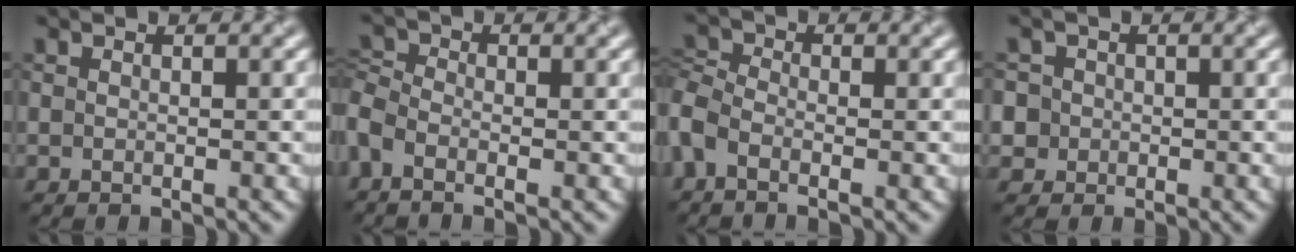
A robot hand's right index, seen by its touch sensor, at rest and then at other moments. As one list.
[{"total": 2.4, "force": [-1.2, 1.3, 1.7], "torque": [-0.049, -0.003, -0.037]}, {"total": 2.8, "force": [-1.2, 1.6, 1.9], "torque": [-0.048, 0.002, -0.044]}, {"total": 3.7, "force": [0.2, 3.5, 1.0], "torque": [-0.003, 0.023, -0.015]}]